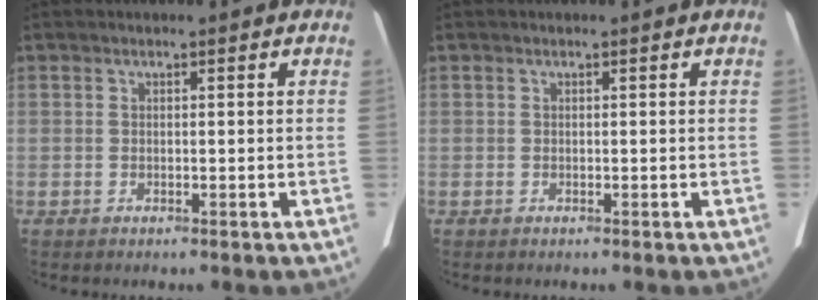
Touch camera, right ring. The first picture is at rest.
{"total": 0.0}